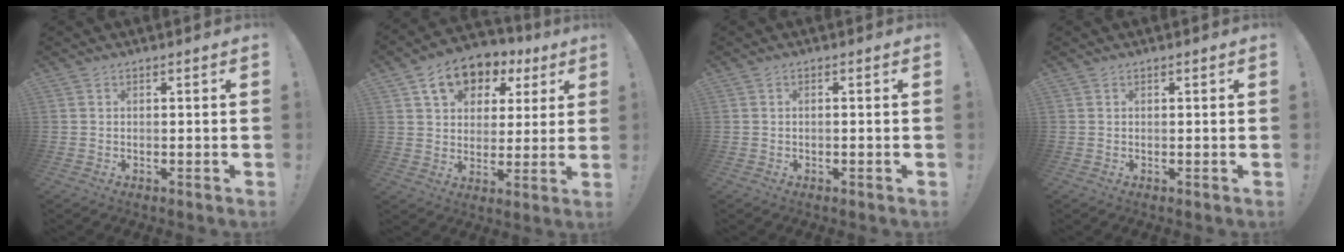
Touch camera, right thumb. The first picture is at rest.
{"total": 12.6, "force": [6.4, 8.9, 6.1], "torque": [-0.099, -0.023, 0.122]}
{"total": 1.0, "force": [-0.5, 0.0, 0.8], "torque": [-0.022, 0.004, -0.008]}
{"total": 0.0}